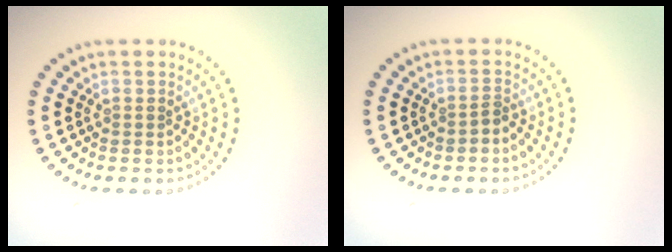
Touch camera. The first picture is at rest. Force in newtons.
{"total": 0.7, "press": 0.4, "slide": 0.5}